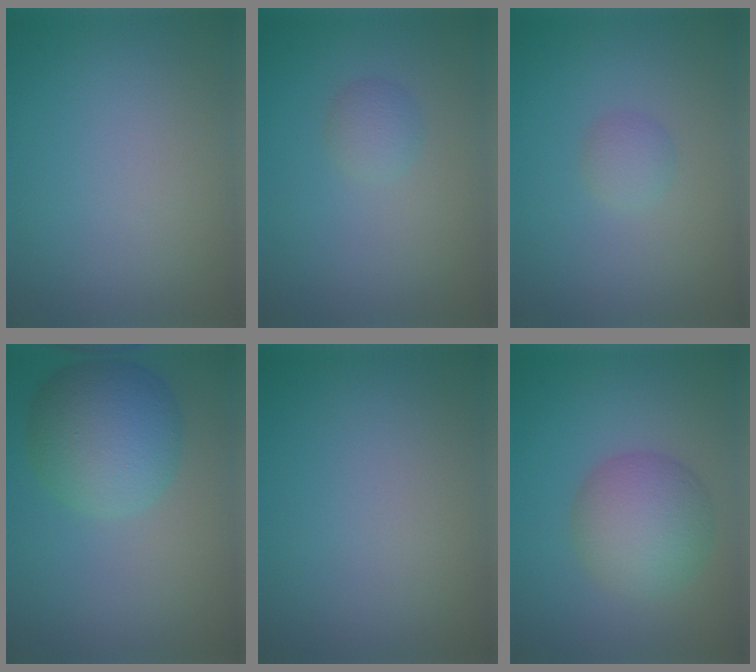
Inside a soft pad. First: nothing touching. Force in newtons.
{"total": 1.4, "press": 1.4, "slide": 0.1}
{"total": 1.3, "press": 1.3, "slide": 0.1}
{"total": 7.2, "press": 7.2, "slide": 0.2}
{"total": 0.0}
{"total": 5.6, "press": 5.6, "slide": 0.2}